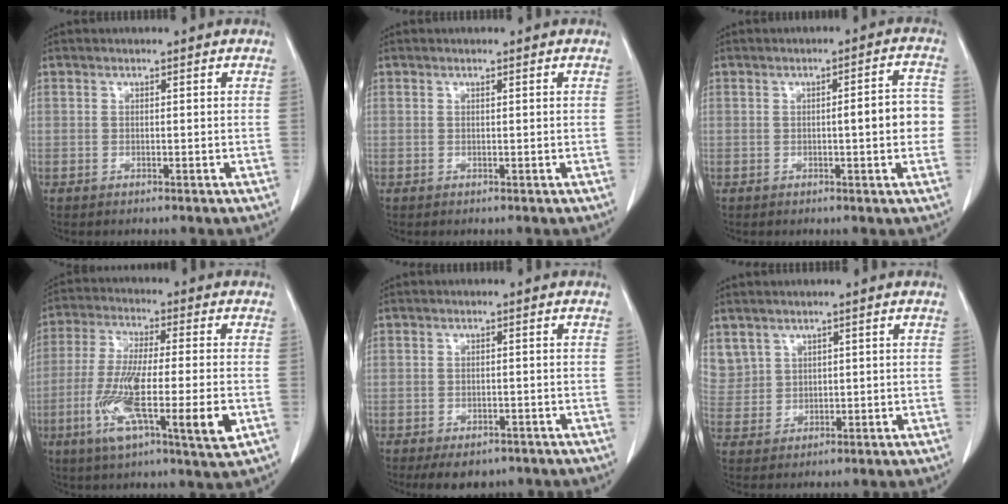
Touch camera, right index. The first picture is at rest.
{"total": 0.0}
{"total": 5.8, "force": [-0.5, 1.0, 5.7], "torque": [-0.070, 0.014, -0.008]}
{"total": 16.0, "force": [-4.6, 1.9, 15.2], "torque": [-0.268, -0.023, -0.078]}
{"total": 5.1, "force": [-3.8, 2.7, 2.1], "torque": [-0.019, -0.001, -0.048]}
{"total": 5.6, "force": [3.2, 4.4, 0.8], "torque": [-0.027, 0.015, 0.080]}